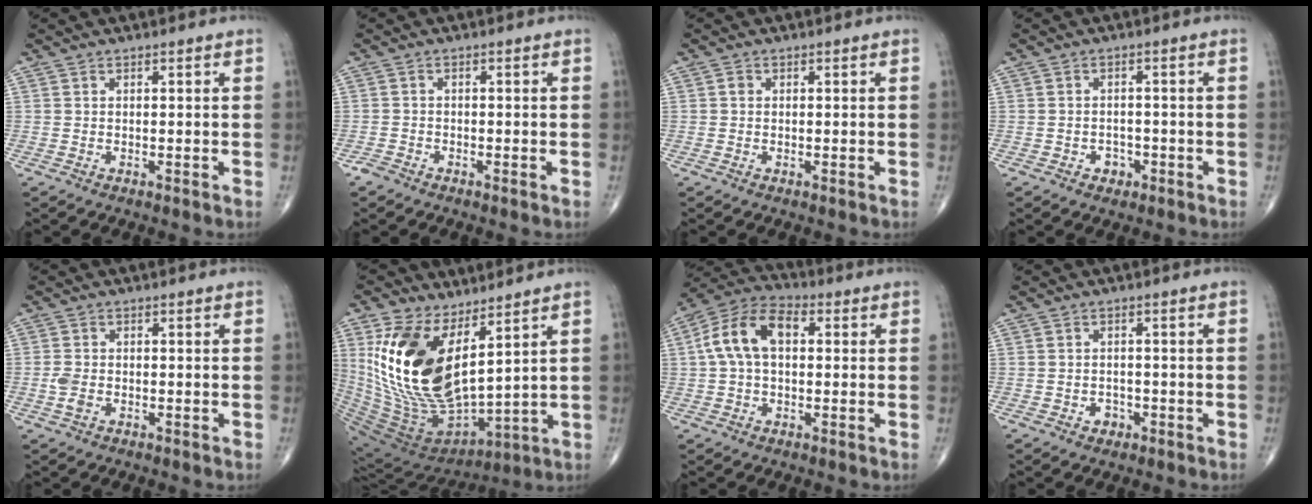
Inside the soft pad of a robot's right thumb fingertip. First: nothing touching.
{"total": 1.5, "force": [-1.3, 0.5, 0.4], "torque": [-0.009, -0.002, -0.030]}
{"total": 0.7, "force": [0.0, 0.7, 0.3], "torque": [-0.002, 0.002, -0.002]}
{"total": 2.4, "force": [-1.2, 1.8, 0.9], "torque": [-0.001, 0.008, -0.017]}
{"total": 2.6, "force": [-0.8, 1.7, 1.8], "torque": [-0.046, 0.005, -0.017]}
{"total": 21.7, "force": [7.6, 10.4, 17.5], "torque": [-0.332, -0.055, 0.164]}
{"total": 11.3, "force": [1.5, 6.8, 8.9], "torque": [-0.171, 0.035, 0.017]}
{"total": 2.1, "force": [-1.1, 1.7, 0.8], "torque": [-0.002, 0.008, -0.015]}